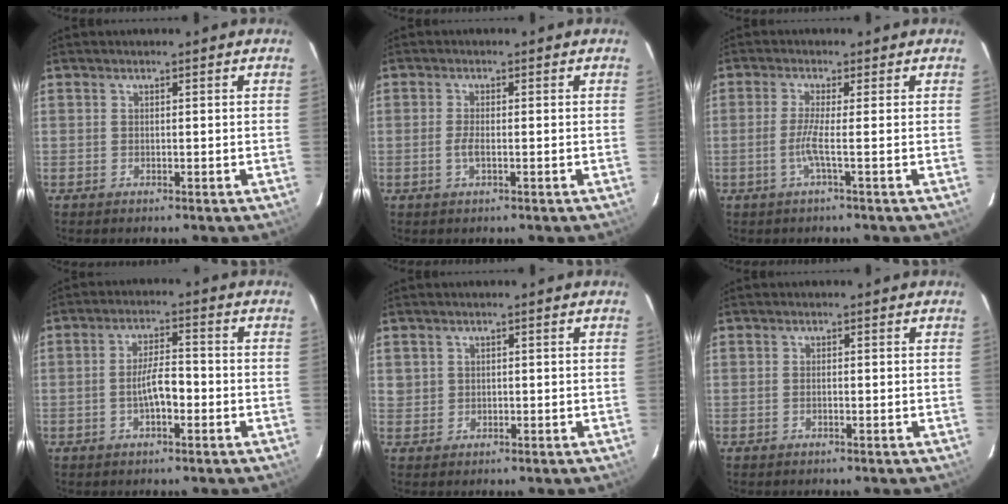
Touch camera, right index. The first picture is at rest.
{"total": 2.0, "force": [-0.6, 0.5, 1.8], "torque": [-0.041, -0.002, -0.012]}
{"total": 2.8, "force": [-0.9, -1.1, 2.4], "torque": [-0.056, -0.005, -0.021]}
{"total": 5.4, "force": [-1.7, 1.8, 4.7], "torque": [-0.088, 0.005, -0.025]}
{"total": 2.0, "force": [0.4, 1.9, 0.1], "torque": [0.001, 0.005, 0.009]}
{"total": 0.6, "force": [-0.3, 0.3, 0.4], "torque": [-0.009, 0.001, -0.004]}